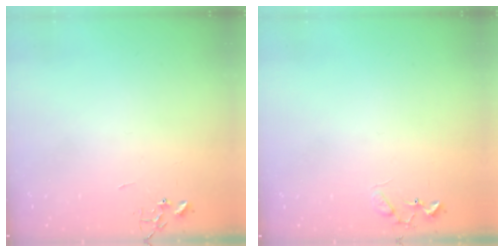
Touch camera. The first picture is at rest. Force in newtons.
{"total": 6.2, "press": 6.2, "slide": 0.4}